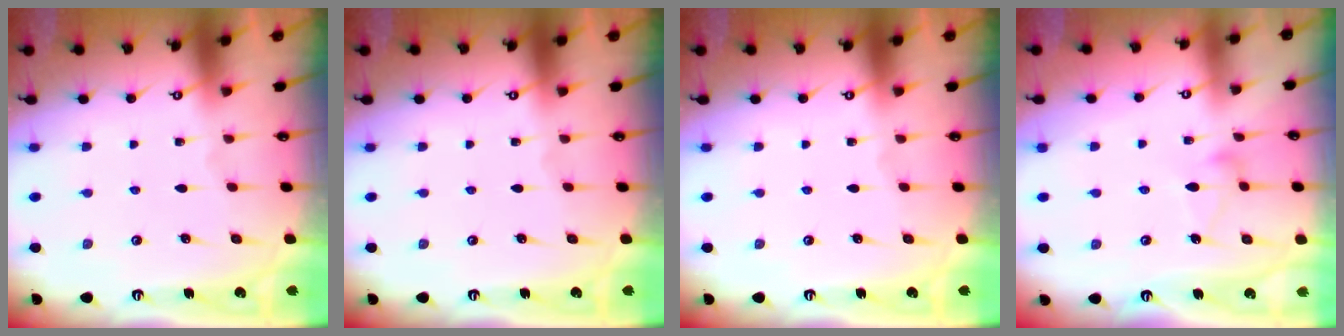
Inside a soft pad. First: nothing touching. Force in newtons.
{"total": 0.0}
{"total": 0.0}
{"total": 6.2, "press": 6.2, "slide": 0.4}